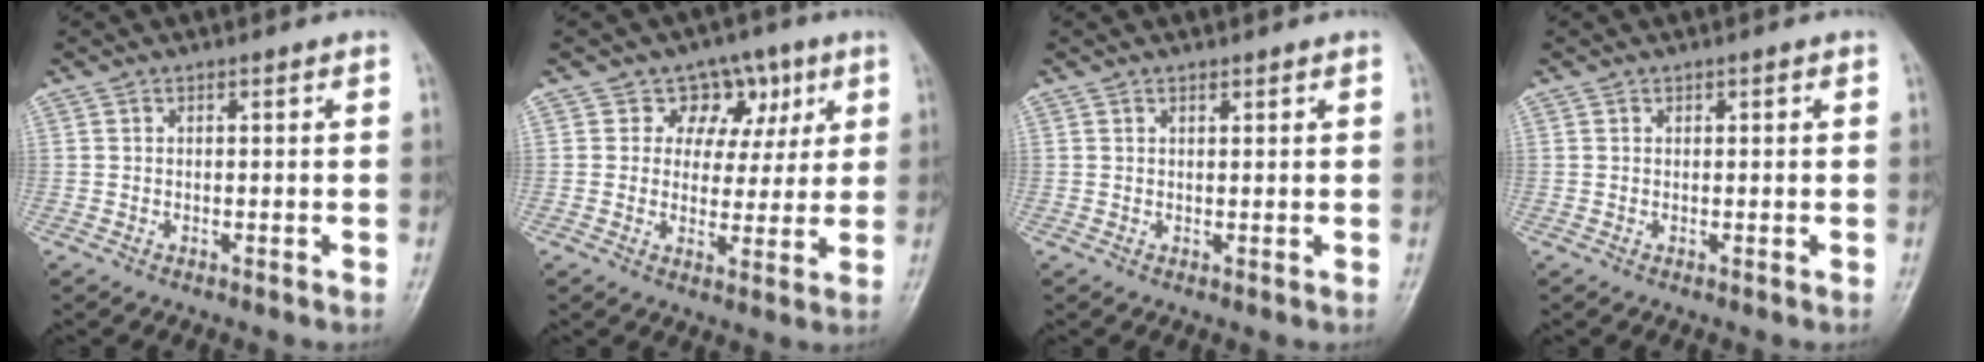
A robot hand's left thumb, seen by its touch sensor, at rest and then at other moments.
{"total": 8.3, "force": [3.9, 6.8, 2.8], "torque": [0.010, -0.006, 0.053]}
{"total": 0.9, "force": [0.7, 0.4, 0.3], "torque": [-0.004, -0.005, 0.011]}
{"total": 0.5, "force": [0.3, 0.4, 0.3], "torque": [0.002, -0.001, 0.003]}